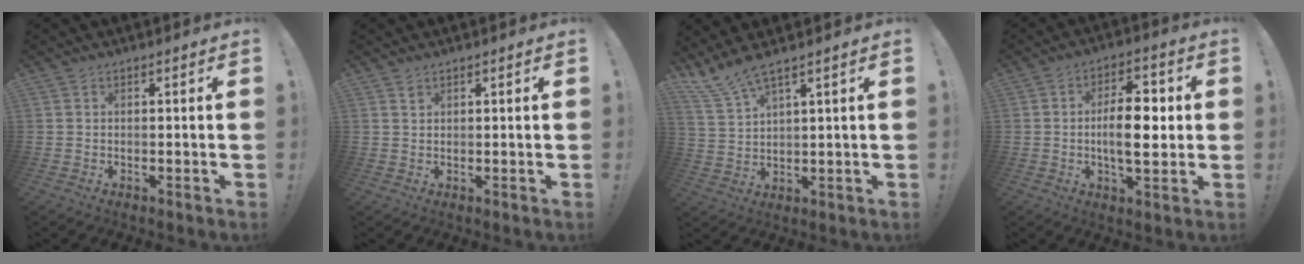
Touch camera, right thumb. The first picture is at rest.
{"total": 1.0, "force": [0.7, 0.6, 0.3], "torque": [0.006, -0.006, 0.011]}
{"total": 6.3, "force": [5.2, 0.5, 3.5], "torque": [-0.088, -0.024, 0.099]}
{"total": 12.3, "force": [-0.5, 5.8, 10.9], "torque": [-0.174, 0.005, -0.013]}